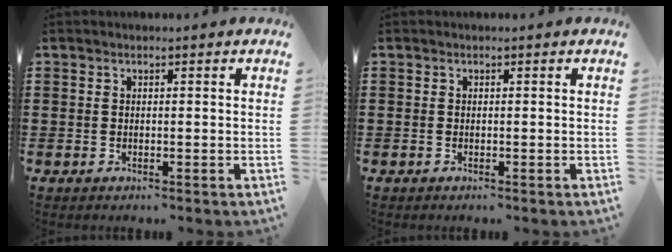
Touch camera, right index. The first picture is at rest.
{"total": 0.0}